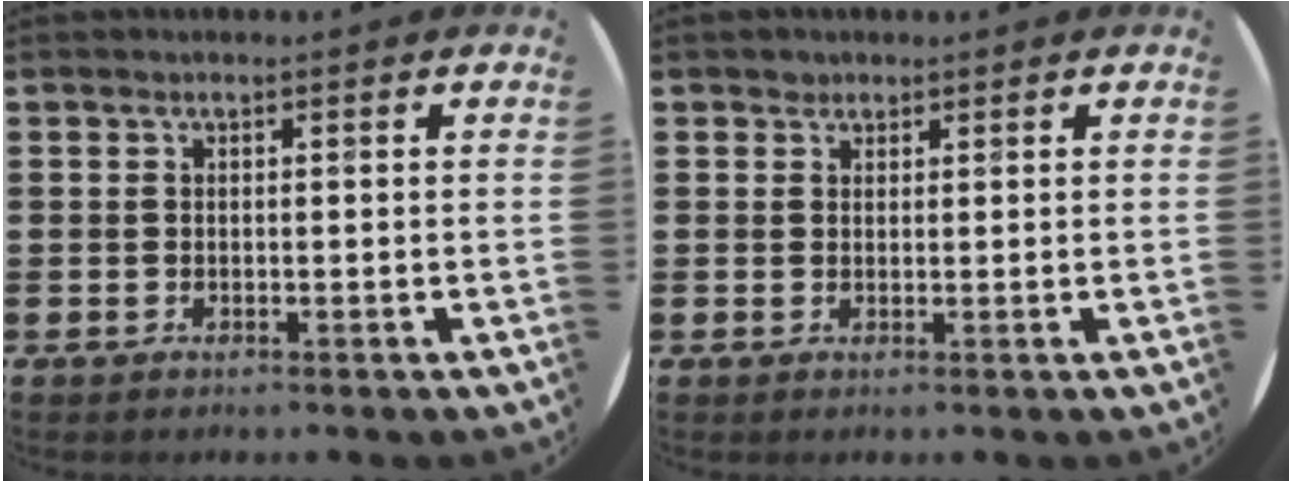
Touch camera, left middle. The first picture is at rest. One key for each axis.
{"total": 1.2, "fx": 1.0, "fy": 0.7, "fz": -0.1, "tx": 0.009, "ty": -0.001, "tz": 0.017}